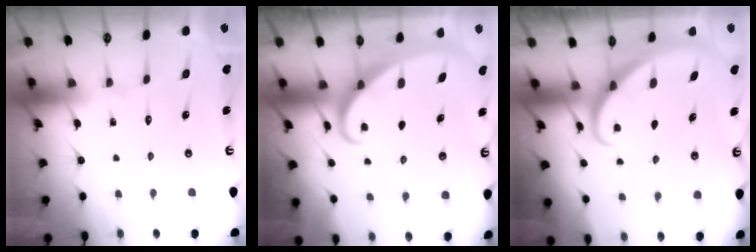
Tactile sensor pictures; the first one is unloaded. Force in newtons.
{"total": 2.2, "press": 2.2, "slide": 0.3}
{"total": 2.3, "press": 2.3, "slide": 0.1}